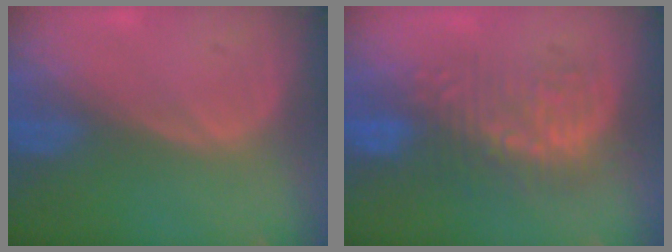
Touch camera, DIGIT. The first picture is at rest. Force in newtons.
{"total": 8.9, "press": 8.6, "slide": 2.0}